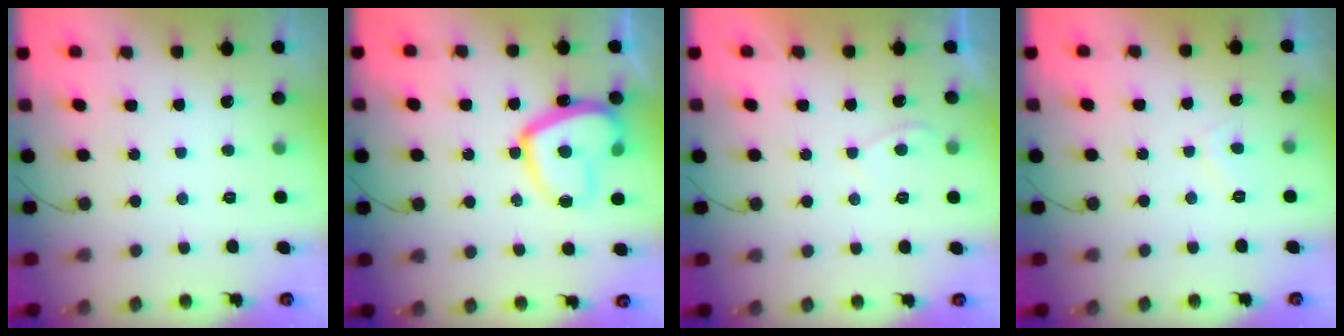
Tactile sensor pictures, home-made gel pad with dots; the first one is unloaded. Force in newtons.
{"total": 15.4, "press": 15.4, "slide": 1.2}
{"total": 1.3, "press": 1.2, "slide": 0.6}
{"total": 2.3, "press": 2.2, "slide": 0.7}